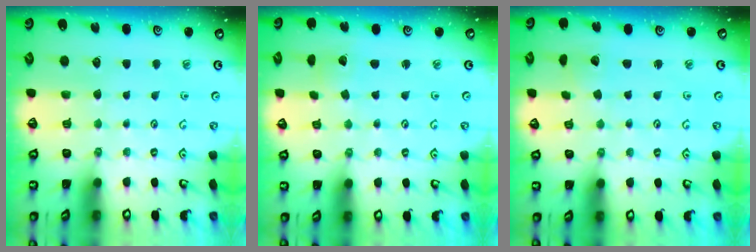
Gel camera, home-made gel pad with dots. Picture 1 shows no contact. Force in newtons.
{"total": 1.4, "press": 1.4, "slide": 0.1}
{"total": 2.4, "press": 2.4, "slide": 0.2}